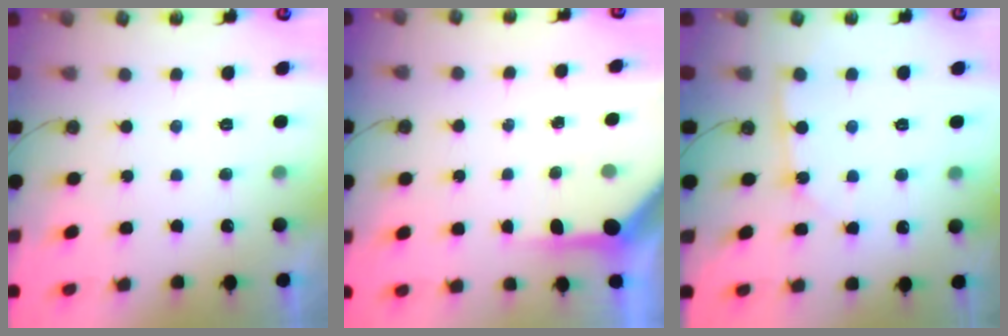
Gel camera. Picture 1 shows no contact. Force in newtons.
{"total": 5.3, "press": 5.3, "slide": 0.5}
{"total": 3.8, "press": 3.8, "slide": 0.3}